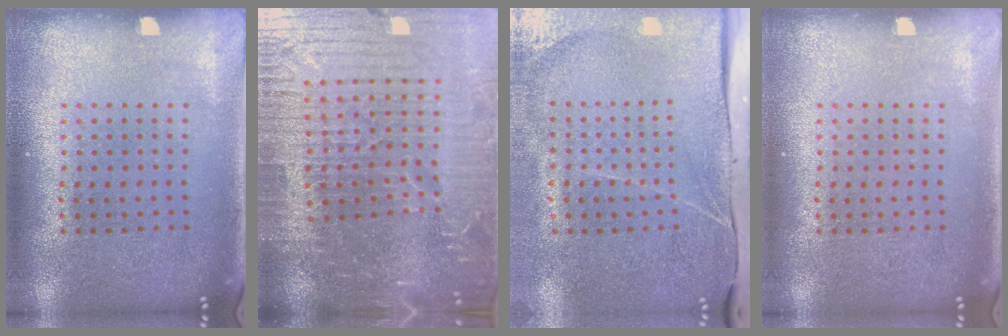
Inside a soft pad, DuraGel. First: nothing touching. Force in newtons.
{"total": 6.9, "press": 6.0, "slide": 3.4}
{"total": 4.4, "press": 3.5, "slide": 2.6}
{"total": 0.0}